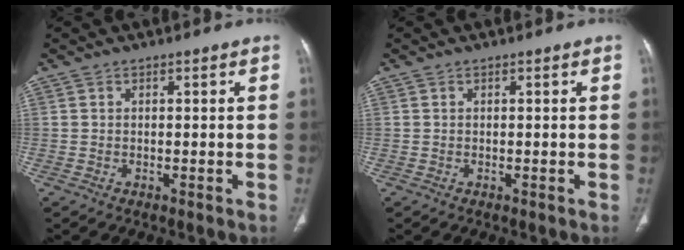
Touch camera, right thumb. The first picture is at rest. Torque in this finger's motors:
{"motor_torque": [-0.01, 0.01, 0.00, 0.00, 0.03]}